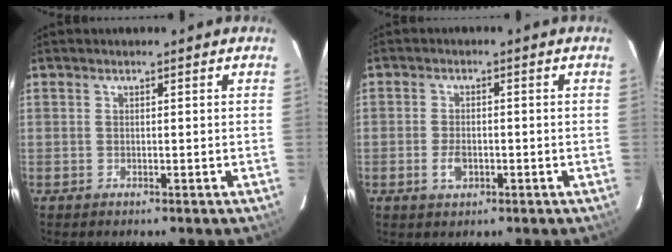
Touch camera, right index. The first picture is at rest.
{"total": 3.6, "force": [-1.4, 2.1, 2.5], "torque": [-0.055, -0.001, -0.023]}